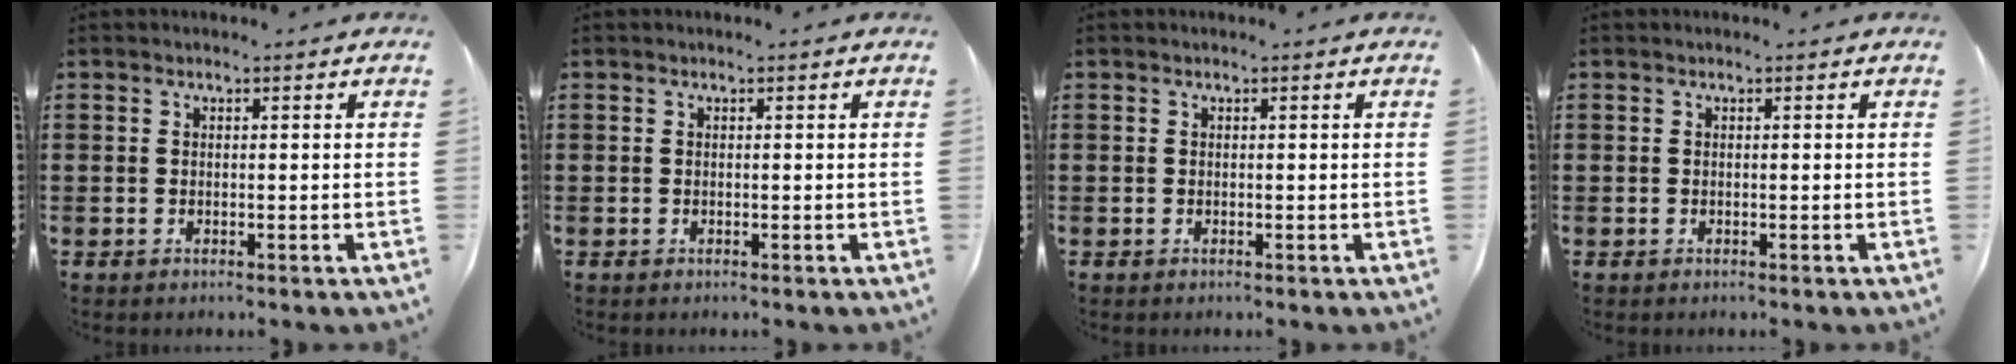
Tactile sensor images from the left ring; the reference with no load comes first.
{"total": 0.0}
{"total": 0.0}
{"total": 0.0}